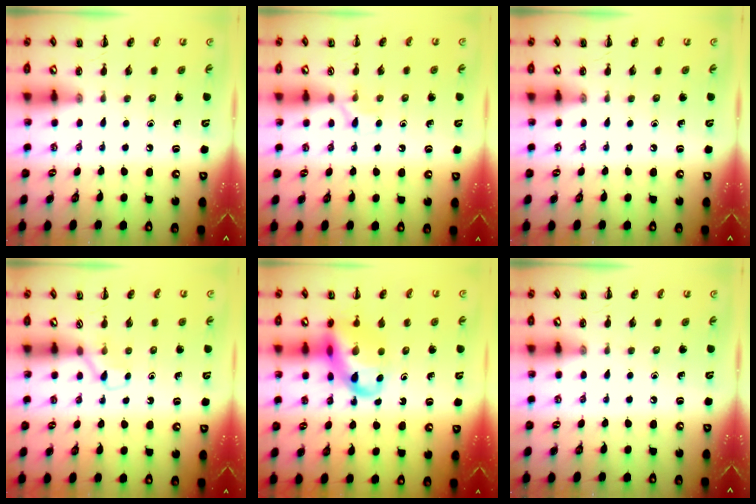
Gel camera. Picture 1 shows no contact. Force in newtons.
{"total": 4.0, "press": 3.7, "slide": 1.6}
{"total": 0.0}
{"total": 2.1, "press": 2.0, "slide": 0.8}
{"total": 13.7, "press": 13.3, "slide": 3.3}
{"total": 0.0}